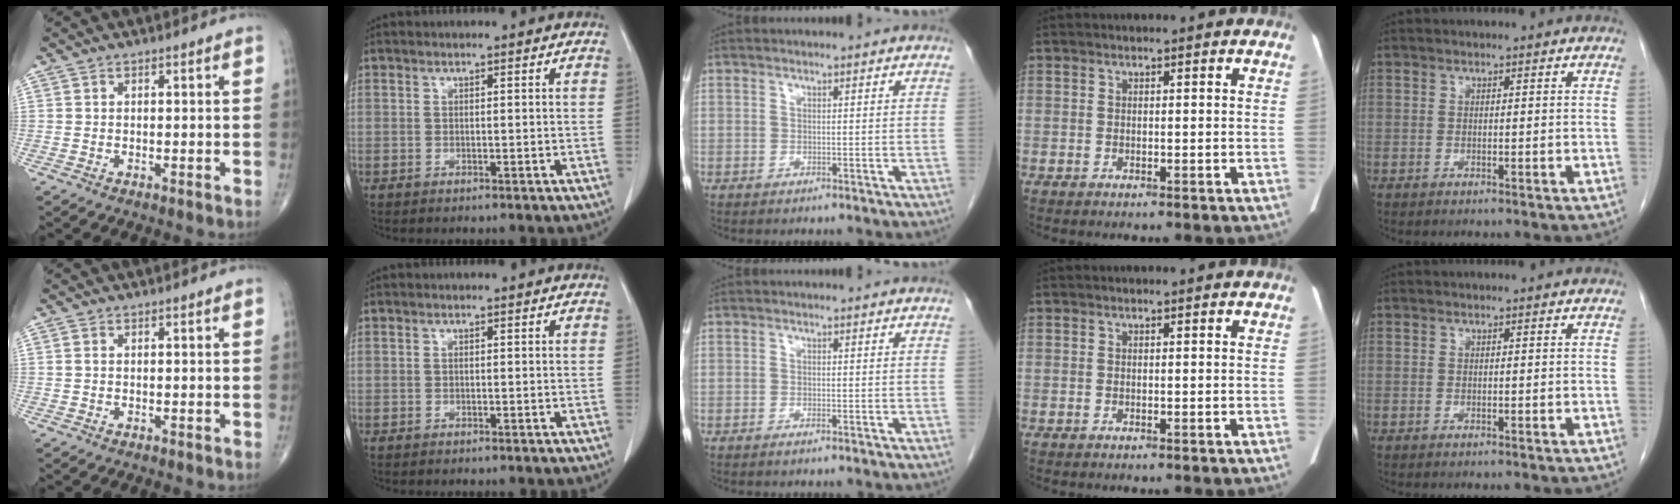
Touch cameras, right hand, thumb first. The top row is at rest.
{"thumb": {"total": 0.9, "force": [0.2, 0.5, 0.7], "torque": [-0.018, 0.005, 0.006]}, "middle": {"total": 0.6, "force": [-0.4, 0.0, 0.4], "torque": [-0.010, 0.000, -0.008]}}